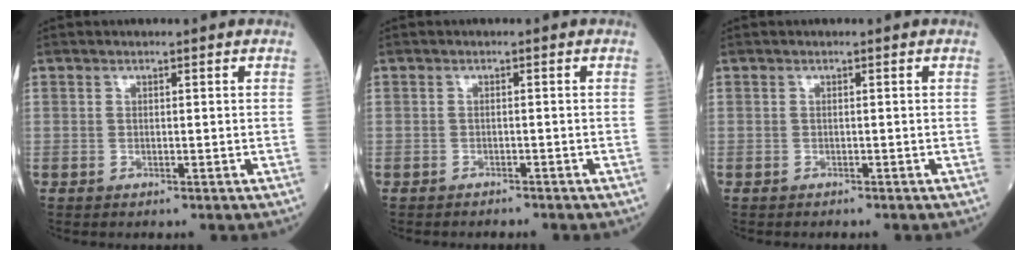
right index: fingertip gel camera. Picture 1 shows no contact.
{"total": 2.3, "force": [-2.1, 0.7, 0.5], "torque": [-0.010, -0.003, -0.026]}
{"total": 0.7, "force": [-0.7, 0.2, 0.2], "torque": [-0.006, -0.001, -0.011]}